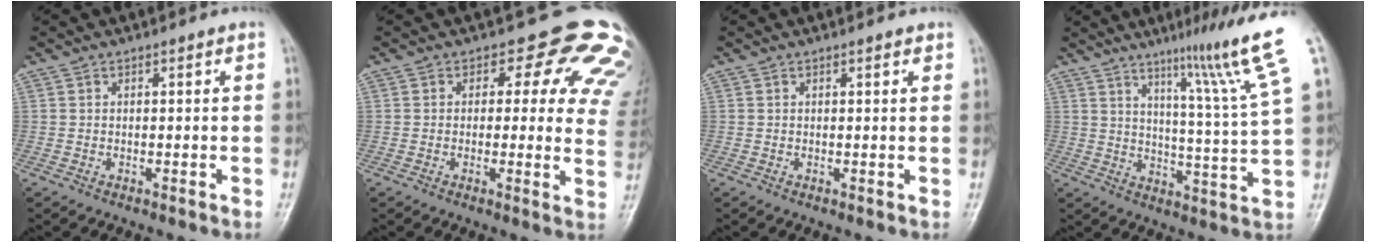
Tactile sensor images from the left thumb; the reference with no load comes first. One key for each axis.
{"total": 13.8, "fx": 8.5, "fy": 7.6, "fz": 7.7, "tx": -0.022, "ty": -0.030, "tz": 0.063}
{"total": 0.9, "fx": 0.6, "fy": 0.2, "fz": 0.6, "tx": -0.008, "ty": -0.002, "tz": 0.007}
{"total": 14.5, "fx": 8.5, "fy": -1.7, "fz": 11.6, "tx": -0.164, "ty": -0.059, "tz": 0.123}